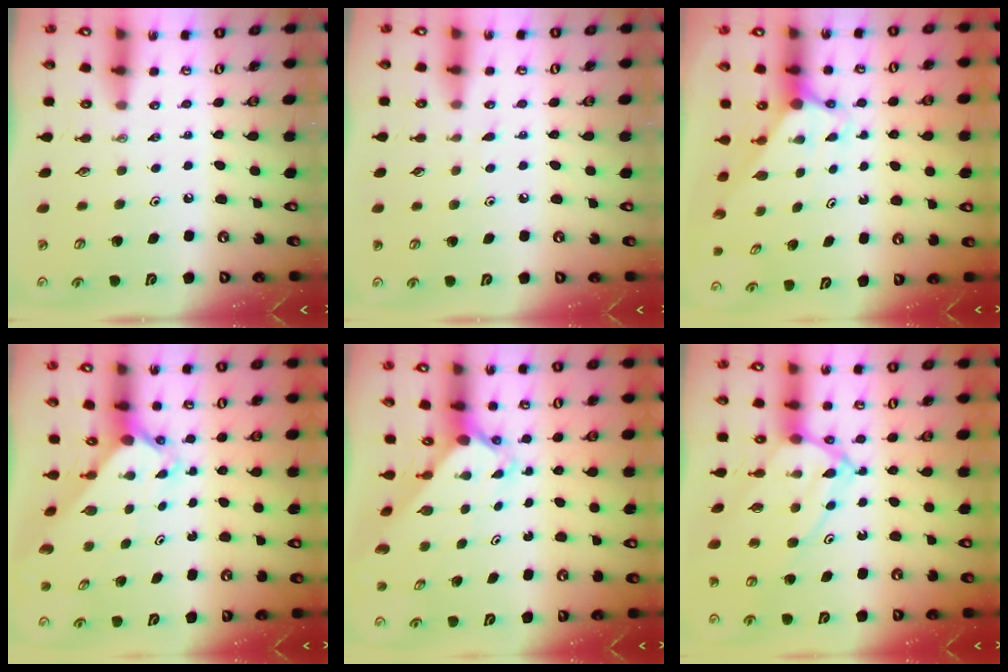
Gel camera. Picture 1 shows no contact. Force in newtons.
{"total": 2.7, "press": 2.7, "slide": 0.3}
{"total": 2.9, "press": 2.9, "slide": 0.0}
{"total": 2.2, "press": 2.2, "slide": 0.1}
{"total": 2.2, "press": 2.2, "slide": 0.1}
{"total": 11.2, "press": 11.1, "slide": 1.1}